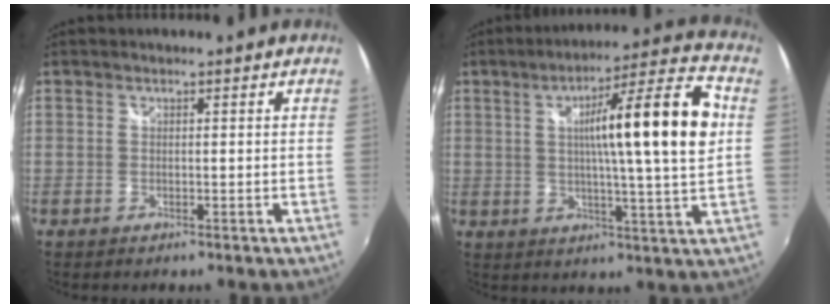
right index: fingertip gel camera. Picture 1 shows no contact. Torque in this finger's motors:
{"motor_torque": [0.66, 0.21, 0.85, 0.21]}